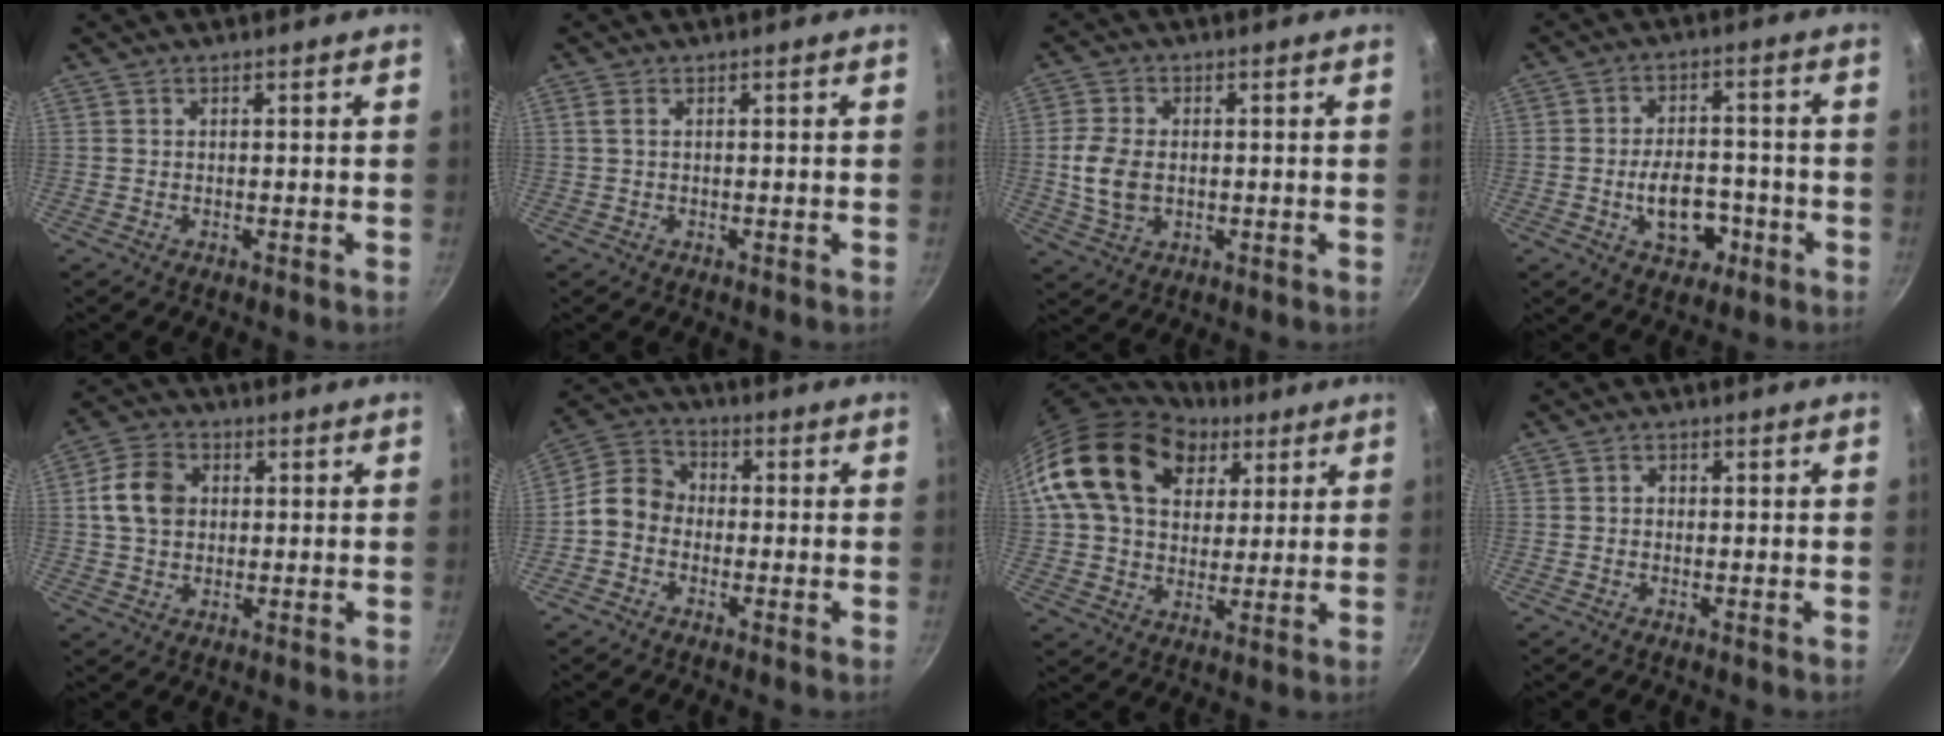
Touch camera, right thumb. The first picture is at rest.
{"total": 1.2, "force": [0.4, 0.6, 1.0], "torque": [-0.020, 0.002, 0.008]}
{"total": 7.7, "force": [-0.2, 5.3, 5.6], "torque": [-0.109, 0.001, -0.004]}
{"total": 9.5, "force": [-3.0, 6.1, 6.7], "torque": [-0.076, 0.024, -0.042]}
{"total": 8.8, "force": [1.2, 6.8, 5.4], "torque": [-0.086, 0.011, 0.012]}
{"total": 7.4, "force": [-1.7, 6.2, 3.7], "torque": [-0.049, 0.028, -0.058]}
{"total": 21.2, "force": [8.7, 15.0, 12.2], "torque": [-0.194, -0.004, 0.150]}
{"total": 1.1, "force": [-0.2, 1.0, 0.4], "torque": [-0.004, 0.003, -0.004]}